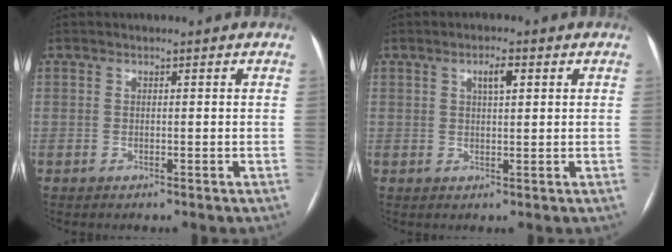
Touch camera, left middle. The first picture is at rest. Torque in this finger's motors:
{"motor_torque": [0.27, 0.16, 0.03, 0.06]}